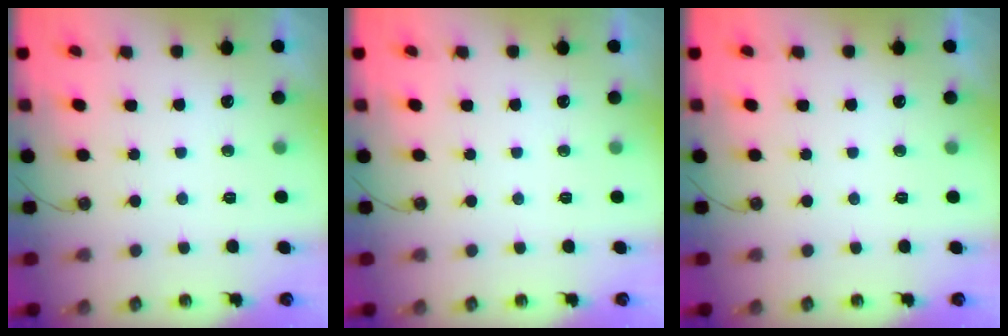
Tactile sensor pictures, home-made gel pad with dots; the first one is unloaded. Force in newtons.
{"total": 0.0}
{"total": 0.0}